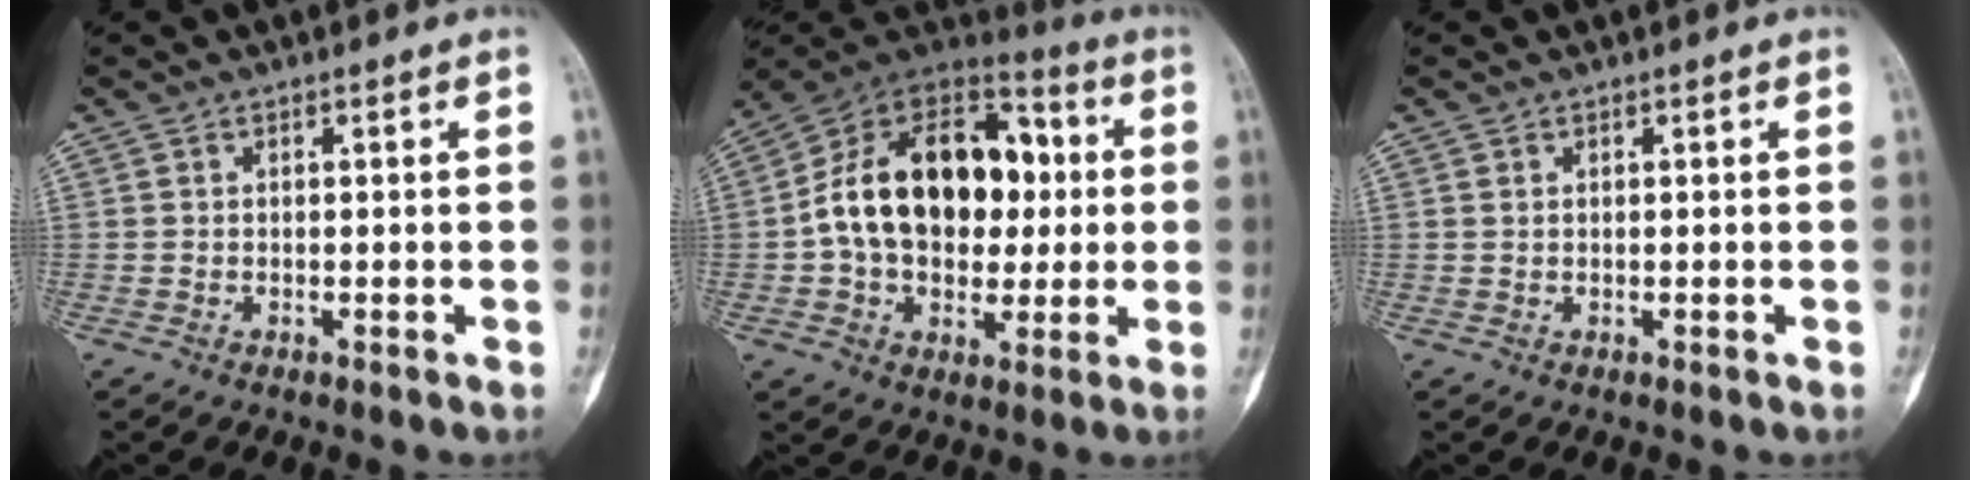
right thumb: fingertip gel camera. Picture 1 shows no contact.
{"total": 24.2, "force": [1.2, 16.2, 17.9], "torque": [-0.267, 0.033, 0.021]}
{"total": 0.0}